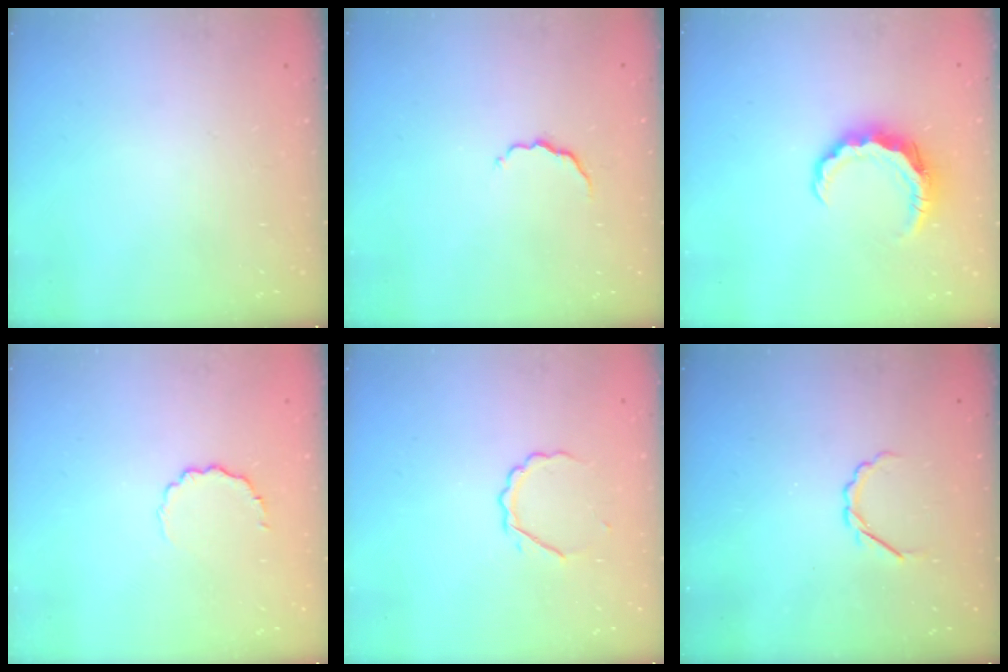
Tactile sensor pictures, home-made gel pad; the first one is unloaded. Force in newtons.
{"total": 5.1, "press": 5.0, "slide": 1.1}
{"total": 8.6, "press": 8.5, "slide": 1.4}
{"total": 4.9, "press": 4.7, "slide": 1.5}
{"total": 4.2, "press": 4.2, "slide": 0.7}
{"total": 2.4, "press": 2.2, "slide": 0.8}